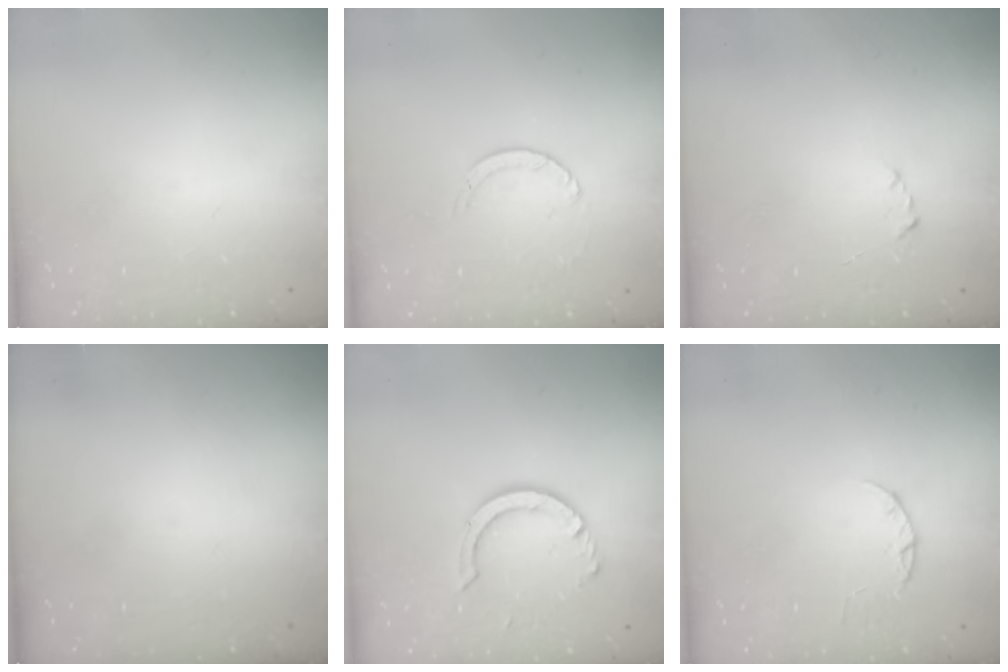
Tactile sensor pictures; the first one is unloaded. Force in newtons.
{"total": 1.1, "press": 1.1, "slide": 0.1}
{"total": 2.2, "press": 2.1, "slide": 0.3}
{"total": 0.0}
{"total": 8.4, "press": 8.3, "slide": 0.7}
{"total": 2.4, "press": 2.3, "slide": 0.4}